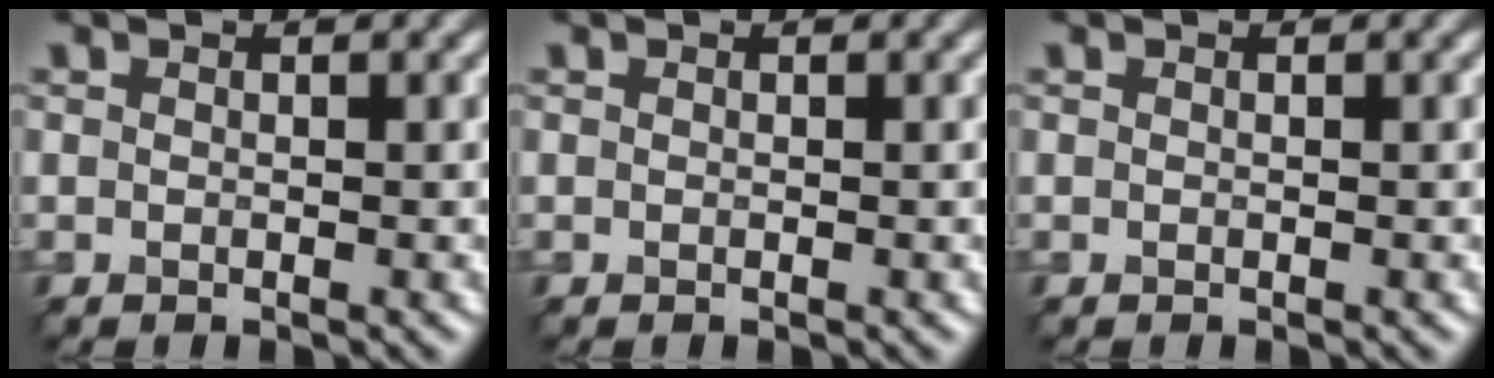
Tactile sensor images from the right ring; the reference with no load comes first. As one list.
[{"total": 0.0}, {"total": 0.0}]